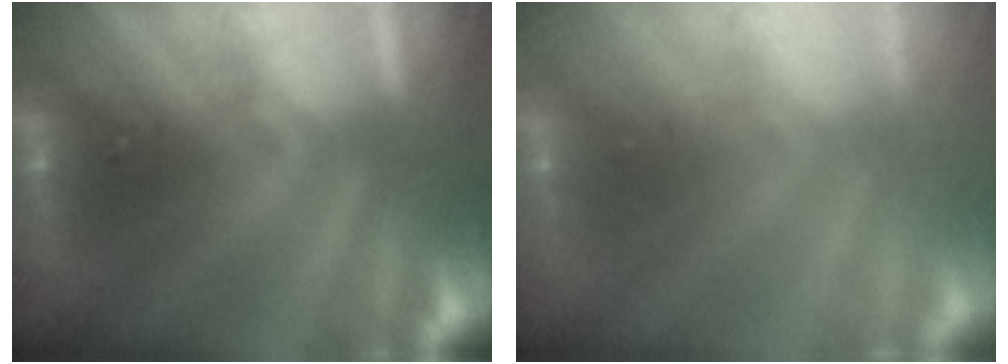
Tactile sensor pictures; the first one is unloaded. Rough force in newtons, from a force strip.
{"total": 8.7}